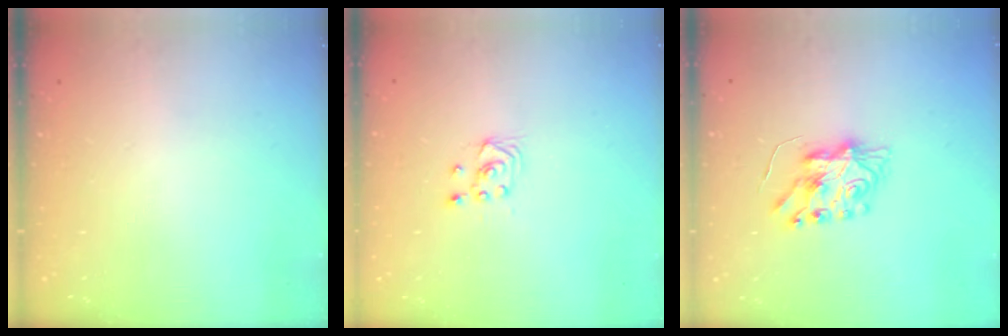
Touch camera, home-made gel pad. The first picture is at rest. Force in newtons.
{"total": 3.0, "press": 2.8, "slide": 1.1}
{"total": 7.4, "press": 7.4, "slide": 0.2}